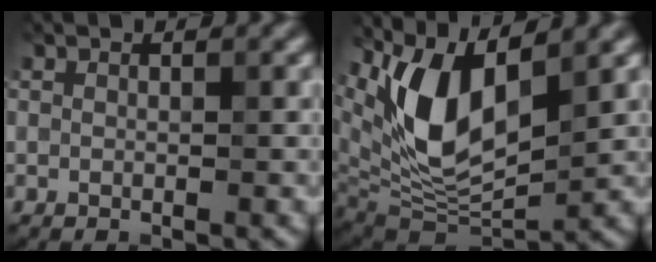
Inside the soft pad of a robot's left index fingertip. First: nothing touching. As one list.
[{"total": 9.4, "force": [3.8, 4.2, 7.5], "torque": [-0.152, -0.011, 0.070]}]